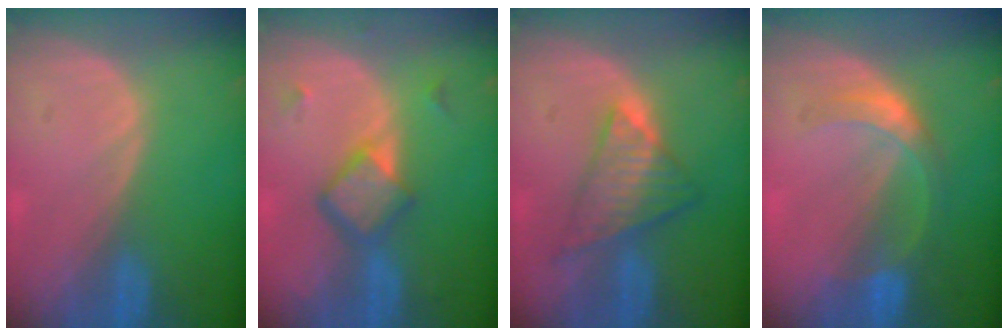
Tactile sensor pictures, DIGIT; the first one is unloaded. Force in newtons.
{"total": 5.9, "press": 5.2, "slide": 2.8}
{"total": 6.8, "press": 6.5, "slide": 2.2}
{"total": 5.5, "press": 5.1, "slide": 2.1}